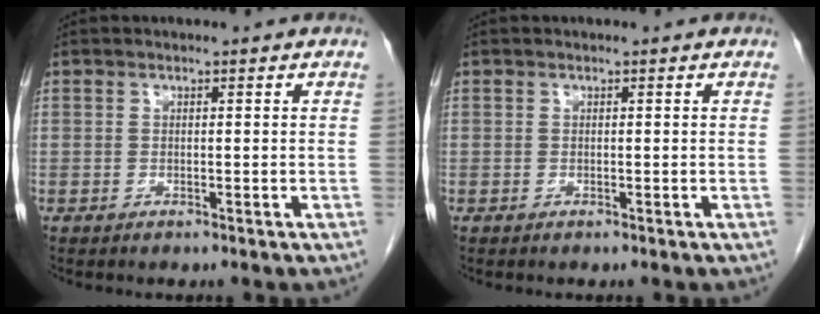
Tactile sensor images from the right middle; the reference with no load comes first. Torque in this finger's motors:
{"motor_torque": [-0.05, -0.02, -0.01, -0.01]}